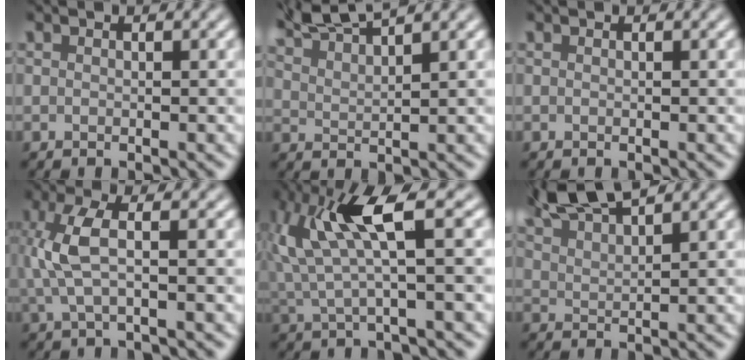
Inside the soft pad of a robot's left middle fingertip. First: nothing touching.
{"total": 5.7, "force": [5.1, 0.9, 2.4], "torque": [-0.043, 0.017, 0.084]}
{"total": 0.0}
{"total": 4.0, "force": [0.6, 1.3, 3.8], "torque": [-0.087, 0.006, 0.011]}
{"total": 6.5, "force": [2.2, 1.0, 6.0], "torque": [-0.133, 0.003, 0.046]}
{"total": 5.6, "force": [4.8, 1.0, 2.7], "torque": [-0.044, 0.016, 0.084]}